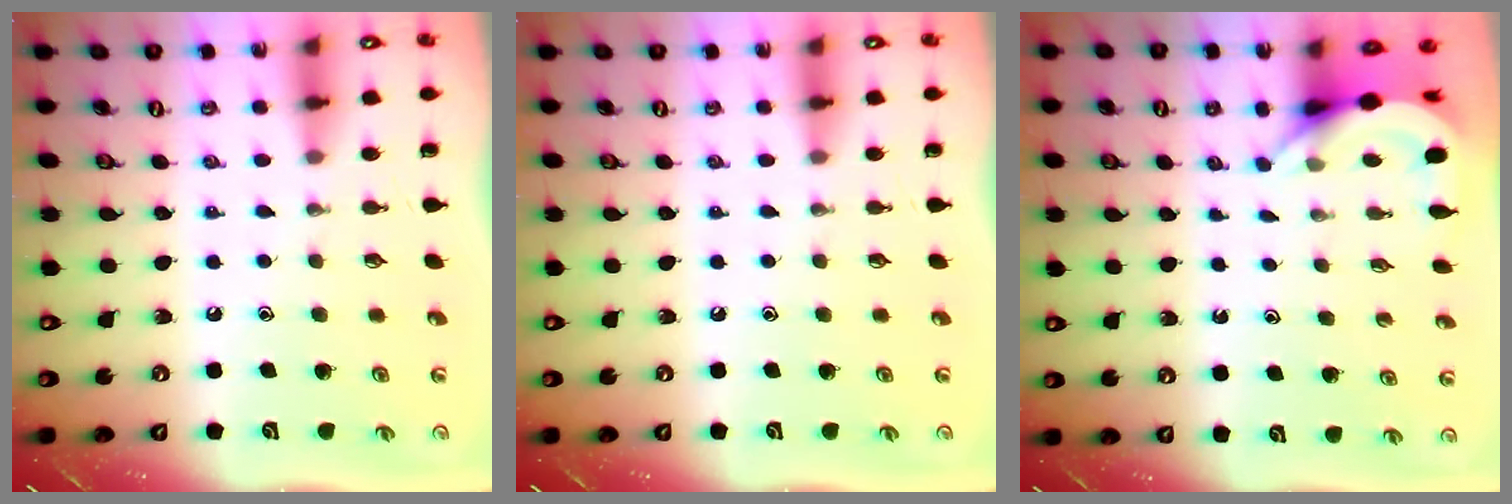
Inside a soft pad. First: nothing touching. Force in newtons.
{"total": 0.0}
{"total": 4.6, "press": 4.6, "slide": 0.3}